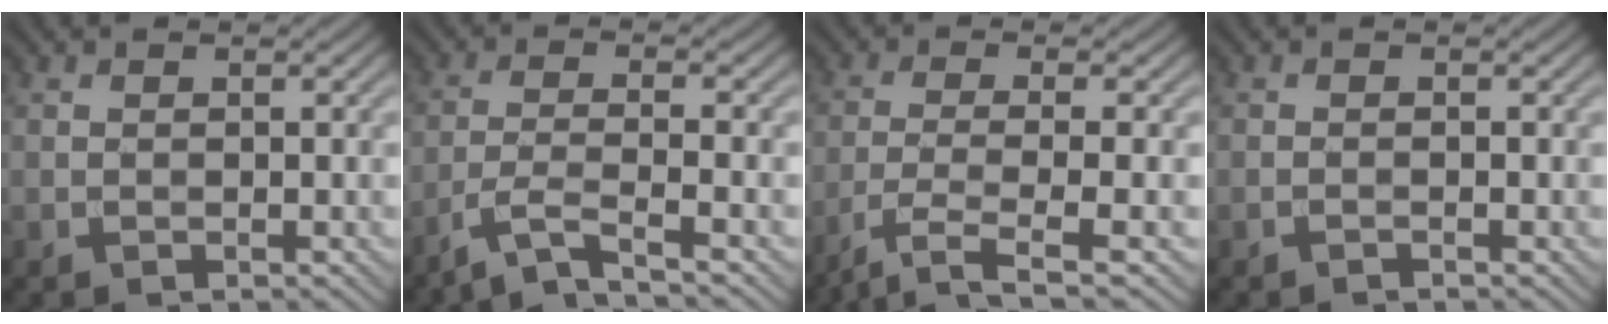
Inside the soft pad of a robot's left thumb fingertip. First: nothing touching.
{"total": 5.1, "force": [-3.7, 0.7, 3.5], "torque": [-0.056, 0.005, -0.089]}
{"total": 5.3, "force": [-3.0, 1.0, 4.2], "torque": [-0.078, -0.006, -0.067]}
{"total": 0.5, "force": [-0.5, 0.0, 0.2], "torque": [-0.004, 0.002, -0.012]}